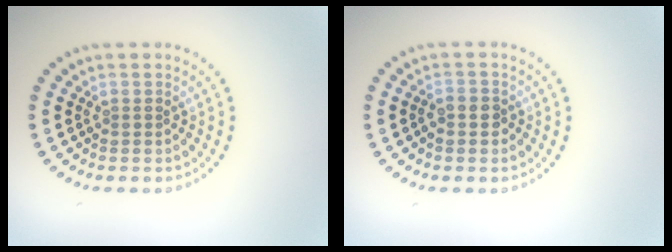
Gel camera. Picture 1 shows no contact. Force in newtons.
{"total": 1.9, "press": 1.8, "slide": 0.6}